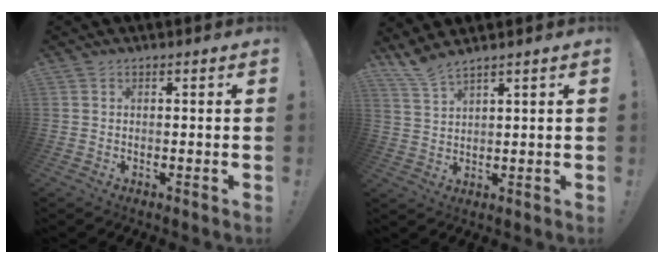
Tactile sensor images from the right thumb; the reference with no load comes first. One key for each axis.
{"total": 5.1, "fx": 4.5, "fy": 0.4, "fz": 2.3, "tx": -0.060, "ty": -0.021, "tz": 0.084}